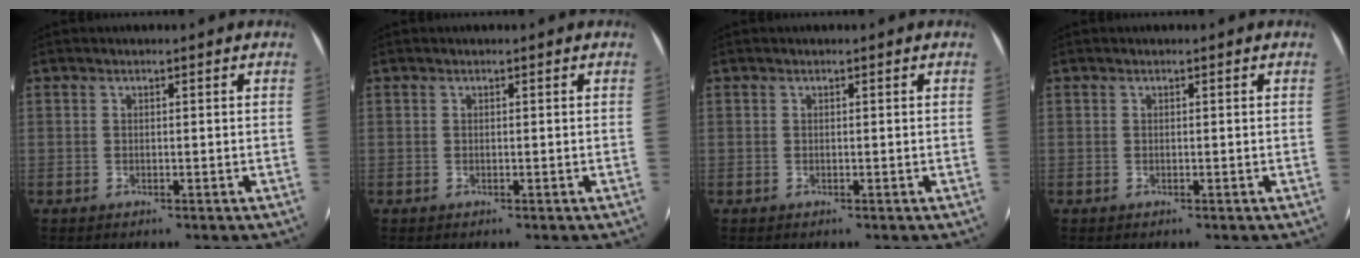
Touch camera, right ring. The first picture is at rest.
{"total": 0.0}
{"total": 0.0}
{"total": 0.0}